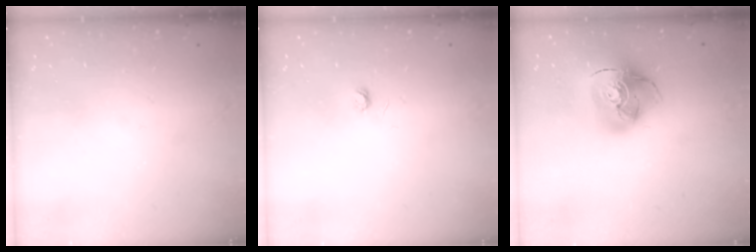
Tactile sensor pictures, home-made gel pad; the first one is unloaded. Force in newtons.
{"total": 2.9, "press": 2.9, "slide": 0.3}
{"total": 14.9, "press": 14.8, "slide": 1.6}